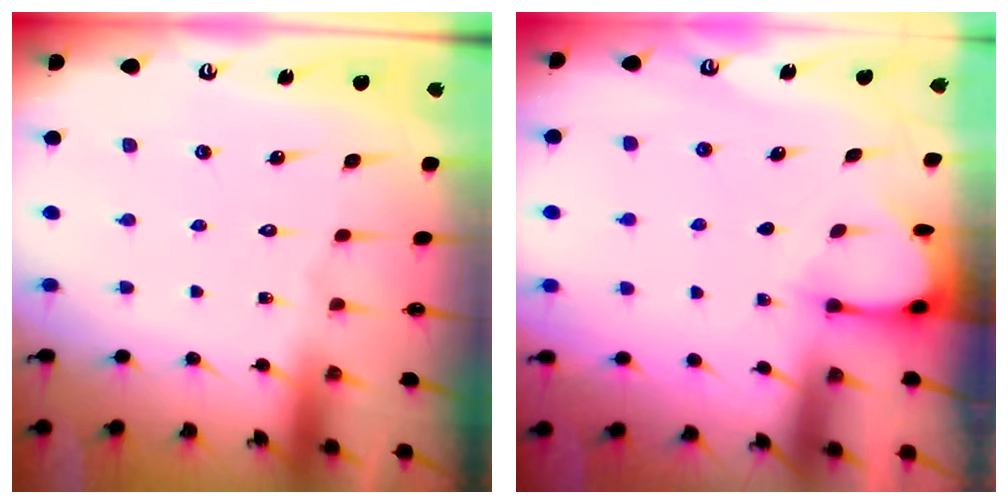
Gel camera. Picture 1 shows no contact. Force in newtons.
{"total": 3.4, "press": 3.4, "slide": 0.3}